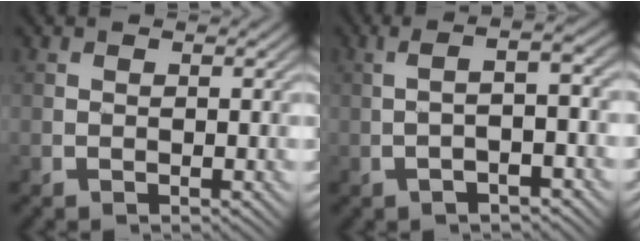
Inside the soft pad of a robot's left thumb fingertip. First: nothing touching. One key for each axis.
{"total": 5.2, "fx": -0.9, "fy": 1.1, "fz": 5.0, "tx": -0.085, "ty": 0.013, "tz": -0.025}